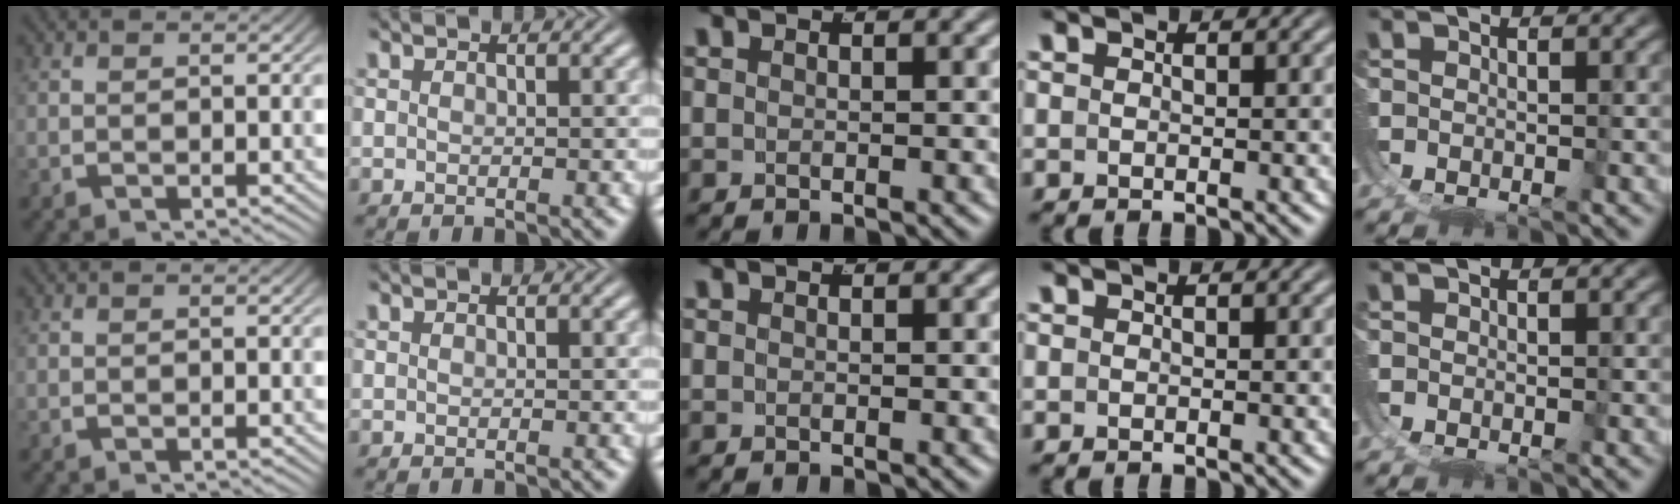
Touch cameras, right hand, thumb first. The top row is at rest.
{}